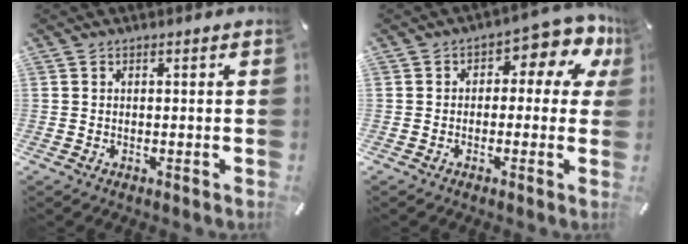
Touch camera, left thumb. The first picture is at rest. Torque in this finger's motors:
{"motor_torque": [0.09, 0.11, 0.42, 0.24, 0.03]}